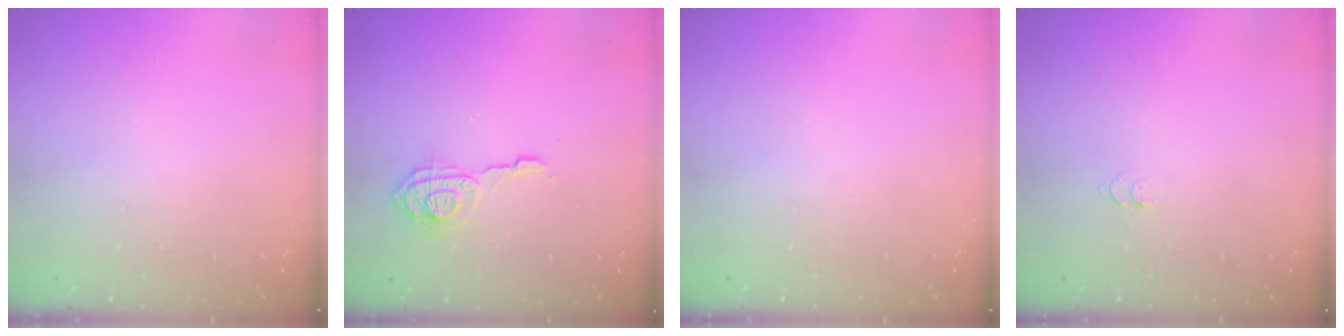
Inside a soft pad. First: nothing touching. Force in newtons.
{"total": 10.3, "press": 10.3, "slide": 1.0}
{"total": 0.0}
{"total": 4.7, "press": 4.6, "slide": 0.5}